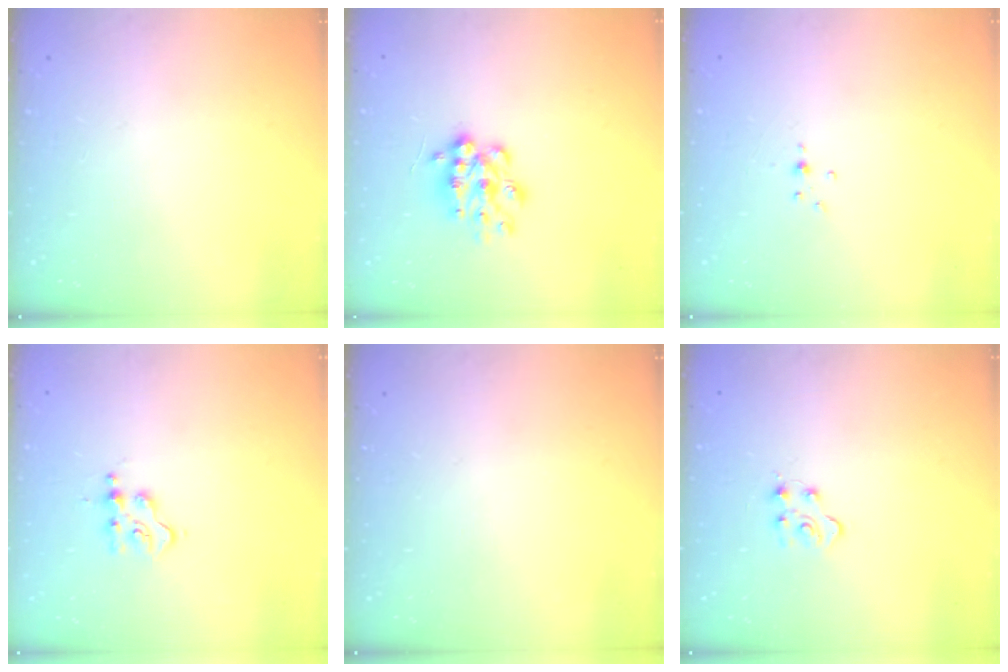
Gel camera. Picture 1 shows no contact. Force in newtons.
{"total": 11.2, "press": 11.2, "slide": 0.5}
{"total": 3.2, "press": 3.0, "slide": 1.1}
{"total": 3.5, "press": 3.5, "slide": 0.4}
{"total": 0.0}
{"total": 5.0, "press": 4.9, "slide": 0.5}